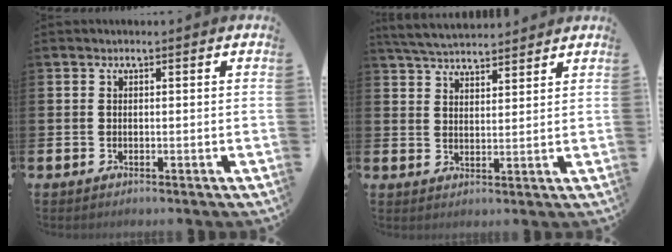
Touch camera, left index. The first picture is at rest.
{"total": 4.8, "force": [4.7, 0.6, 0.6], "torque": [-0.028, -0.021, 0.086]}